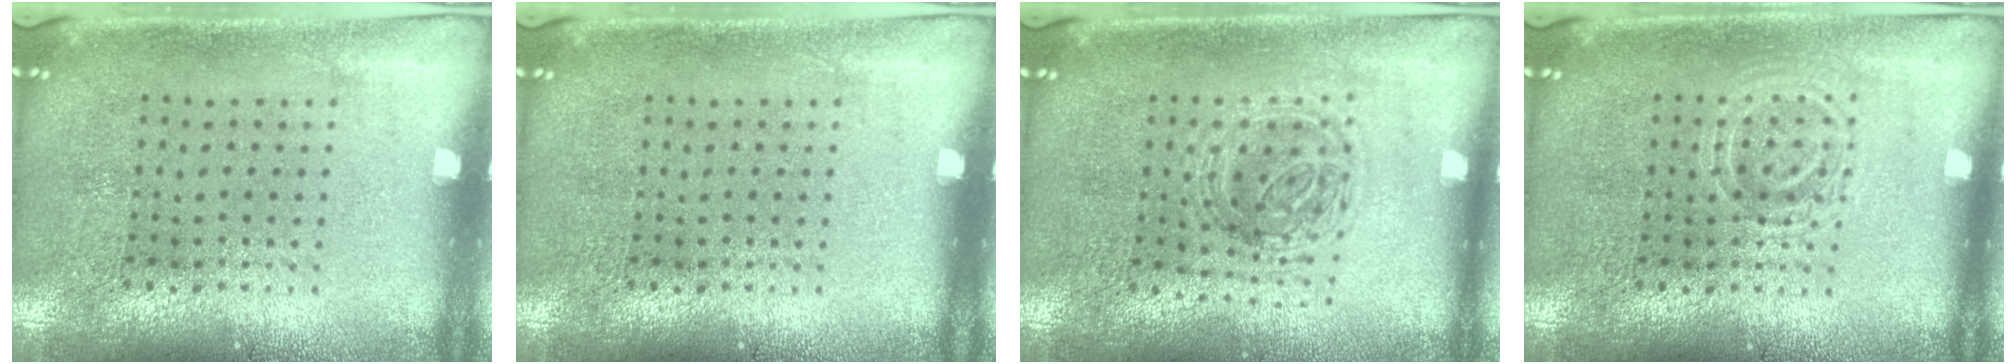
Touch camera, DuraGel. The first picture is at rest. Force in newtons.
{"total": 0.0}
{"total": 1.2, "press": 1.1, "slide": 0.5}
{"total": 1.6, "press": 1.5, "slide": 0.4}